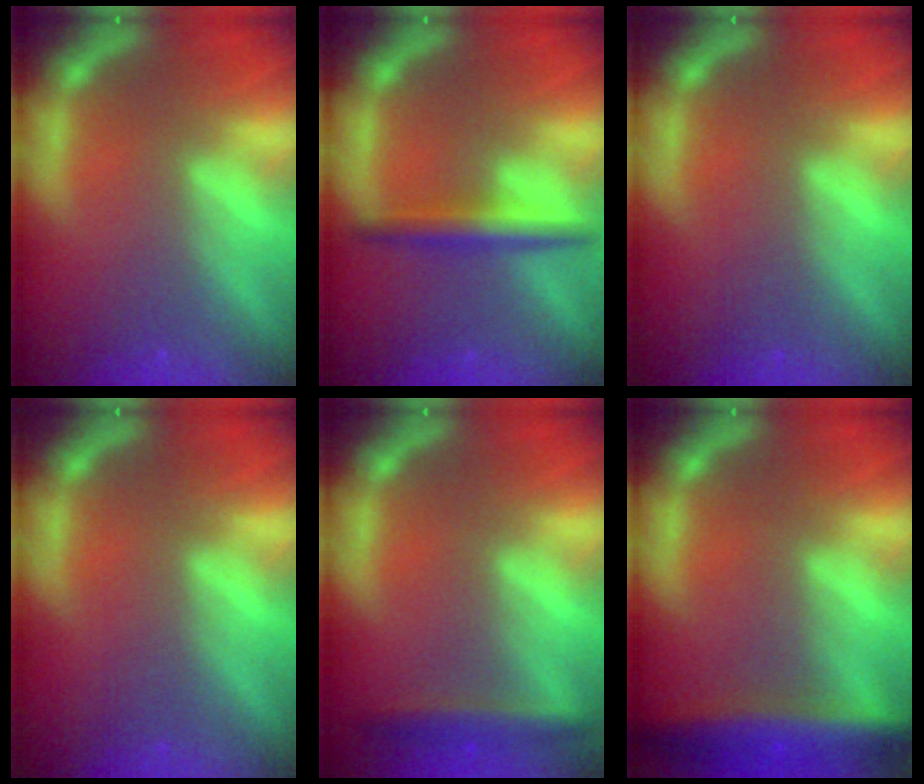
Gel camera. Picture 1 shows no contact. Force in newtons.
{"total": 3.5}
{"total": 0.0}
{"total": 0.0}
{"total": 3.0}
{"total": 6.9}